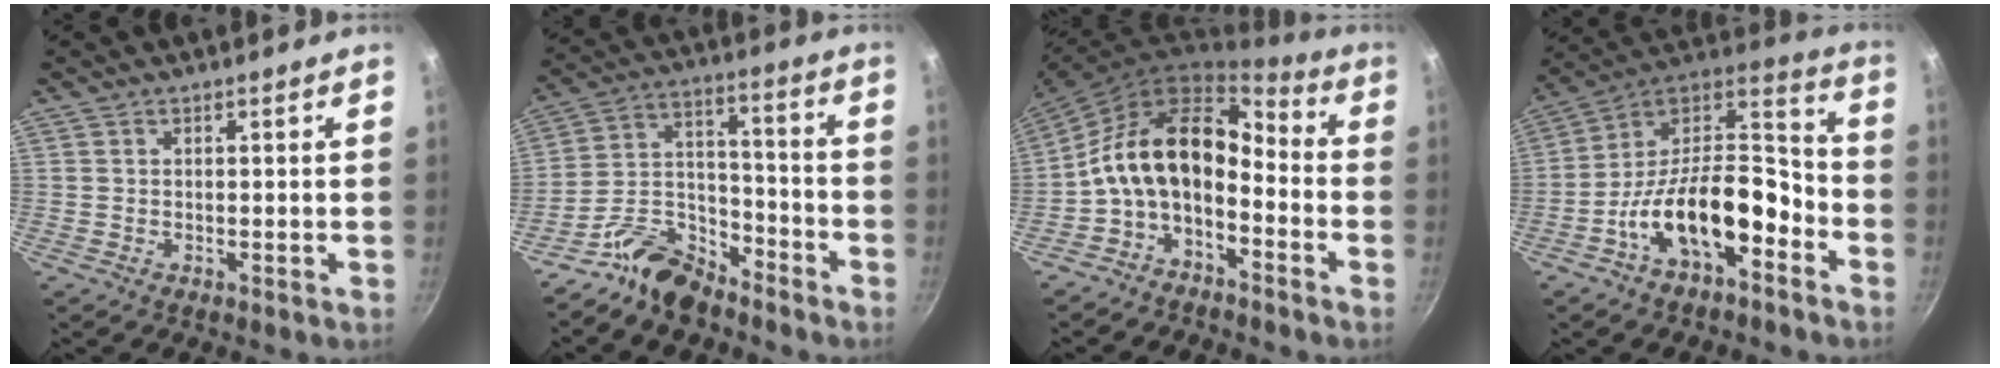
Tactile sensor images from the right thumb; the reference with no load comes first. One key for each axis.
{"total": 11.6, "fx": -9.2, "fy": 5.6, "fz": 4.3, "tx": -0.056, "ty": 0.100, "tz": -0.179}
{"total": 14.5, "fx": -4.1, "fy": 8.8, "fz": 10.7, "tx": -0.172, "ty": 0.078, "tz": -0.092}
{"total": 19.4, "fx": -8.3, "fy": 9.4, "fz": 14.8, "tx": -0.216, "ty": 0.076, "tz": -0.156}